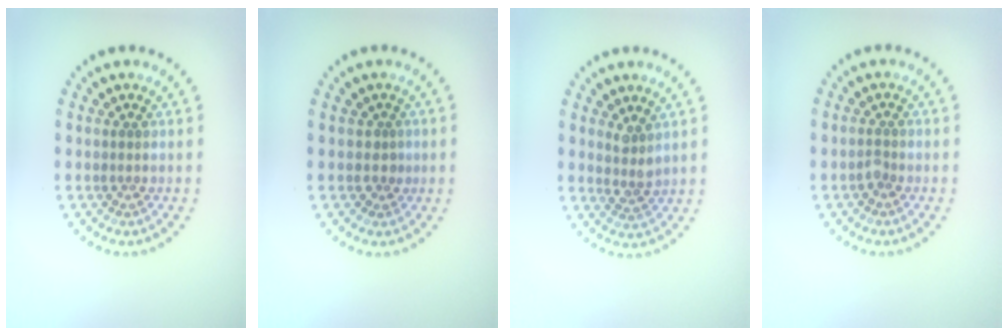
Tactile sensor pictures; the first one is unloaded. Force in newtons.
{"total": 1.0, "press": 0.7, "slide": 0.7}
{"total": 1.8, "press": 1.3, "slide": 1.3}
{"total": 0.8, "press": 0.5, "slide": 0.6}